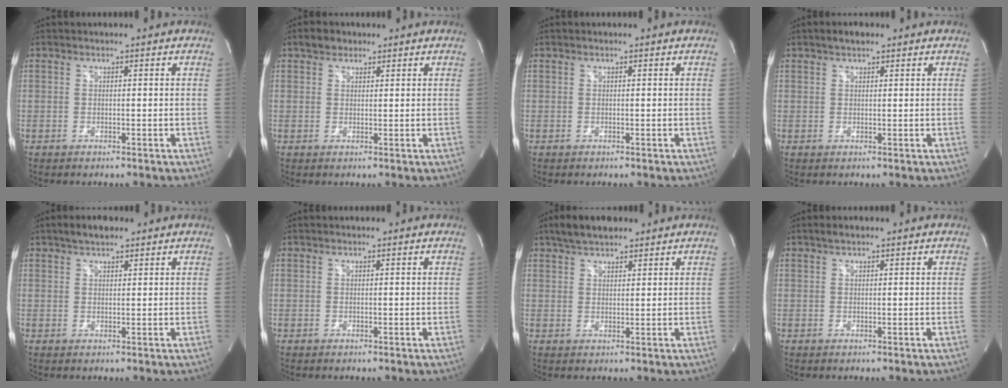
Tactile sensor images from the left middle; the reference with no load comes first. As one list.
[{"total": 2.4, "force": [1.7, 1.6, 0.7], "torque": [-0.014, 0.012, 0.026]}, {"total": 0.0}, {"total": 2.3, "force": [1.6, 0.9, 1.2], "torque": [-0.022, 0.013, 0.026]}, {"total": 3.5, "force": [2.6, 1.4, 1.9], "torque": [-0.039, 0.014, 0.043]}, {"total": 0.0}, {"total": 5.7, "force": [4.4, 2.2, 3.0], "torque": [-0.060, 0.021, 0.079]}, {"total": 1.6, "force": [1.1, 0.5, 0.9], "torque": [-0.020, 0.012, 0.020]}]